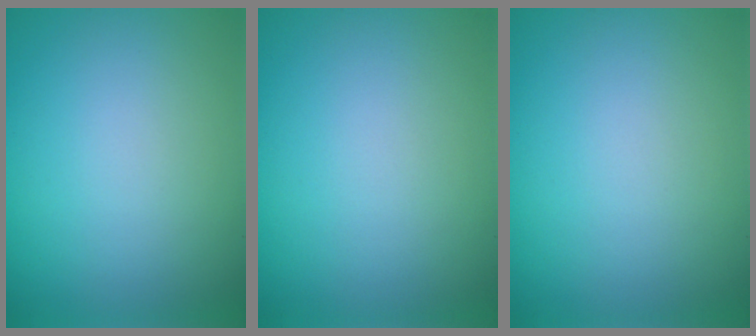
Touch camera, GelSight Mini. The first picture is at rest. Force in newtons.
{"total": 0.0}
{"total": 0.0}